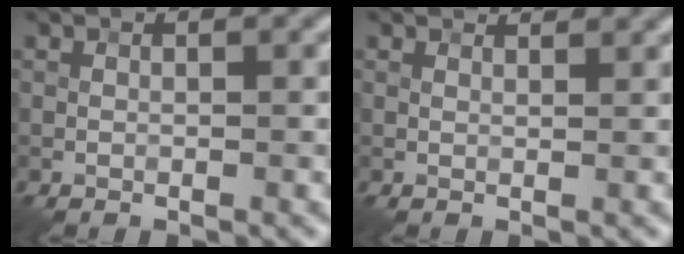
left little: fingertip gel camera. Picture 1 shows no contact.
{"total": 2.5, "force": [2.3, 0.4, 0.8], "torque": [-0.021, 0.000, 0.026]}